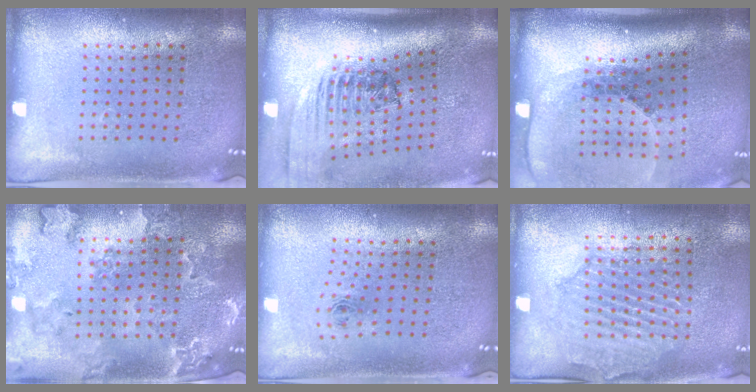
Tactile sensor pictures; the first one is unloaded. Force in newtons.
{"total": 2.5, "press": 1.7, "slide": 1.8}
{"total": 2.7, "press": 1.9, "slide": 2.0}
{"total": 1.8, "press": 1.8, "slide": 0.2}
{"total": 0.9, "press": 0.4, "slide": 0.8}
{"total": 1.8, "press": 1.8, "slide": 0.3}